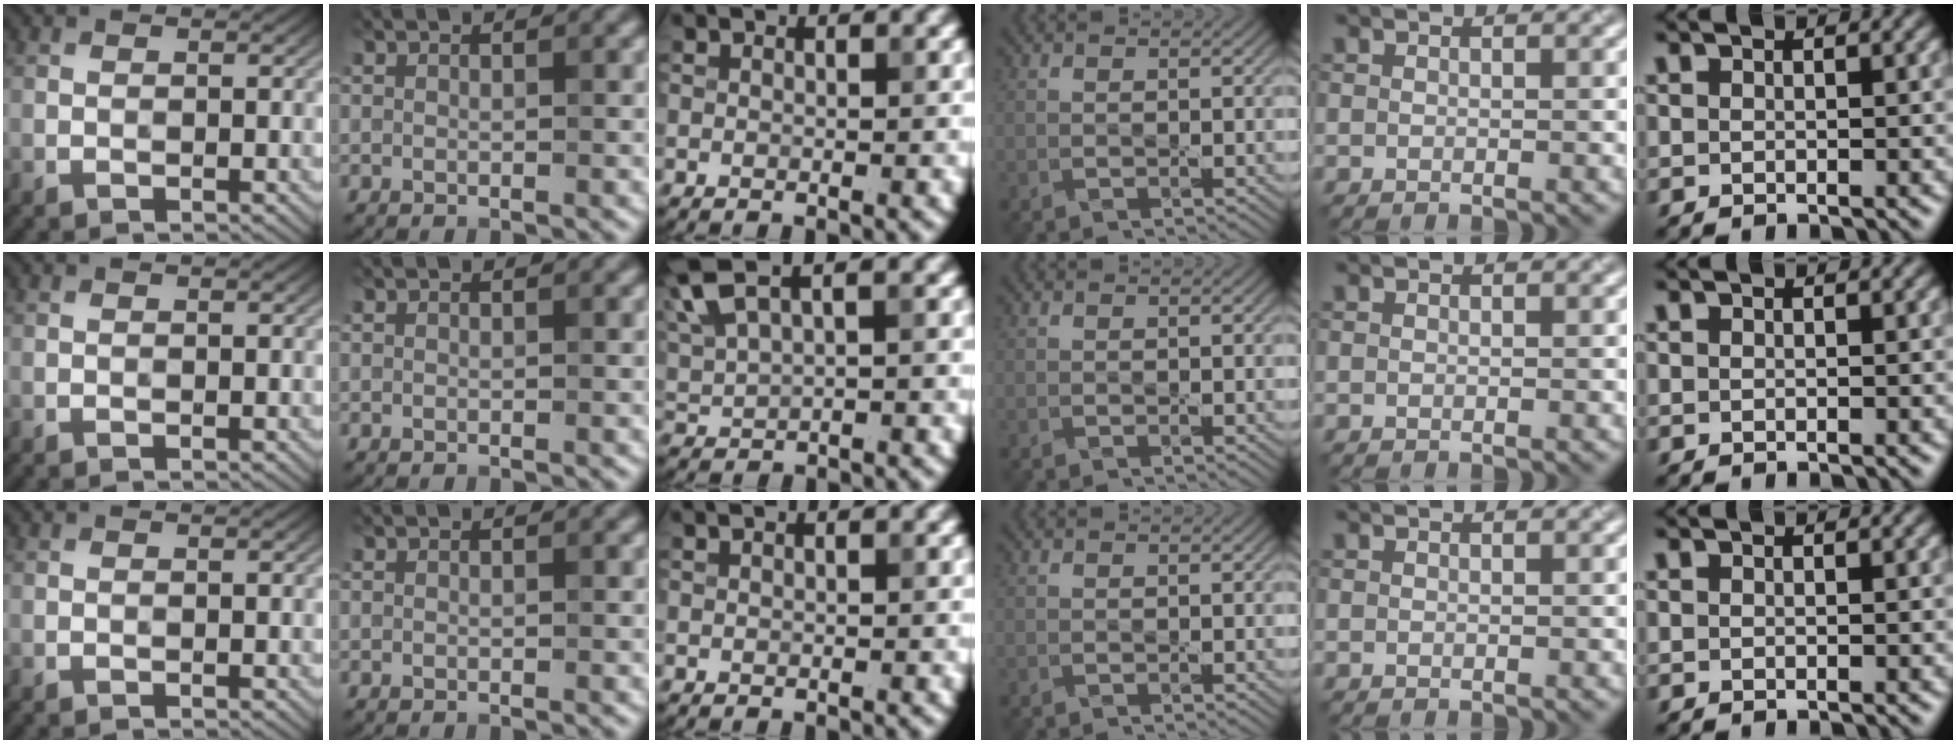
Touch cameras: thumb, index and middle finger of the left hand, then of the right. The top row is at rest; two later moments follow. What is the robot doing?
{"motion": "press", "object": "keyboard"}